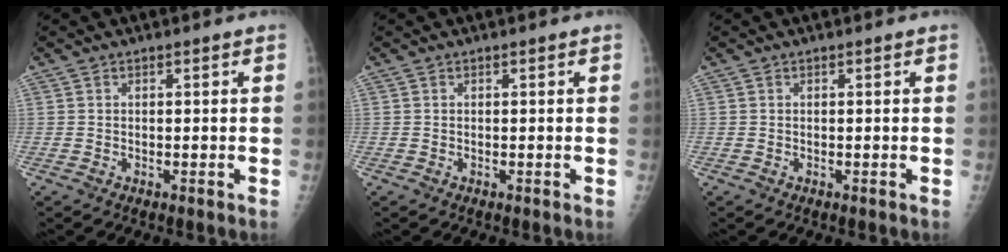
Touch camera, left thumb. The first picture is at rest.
{"total": 0.0}
{"total": 0.0}